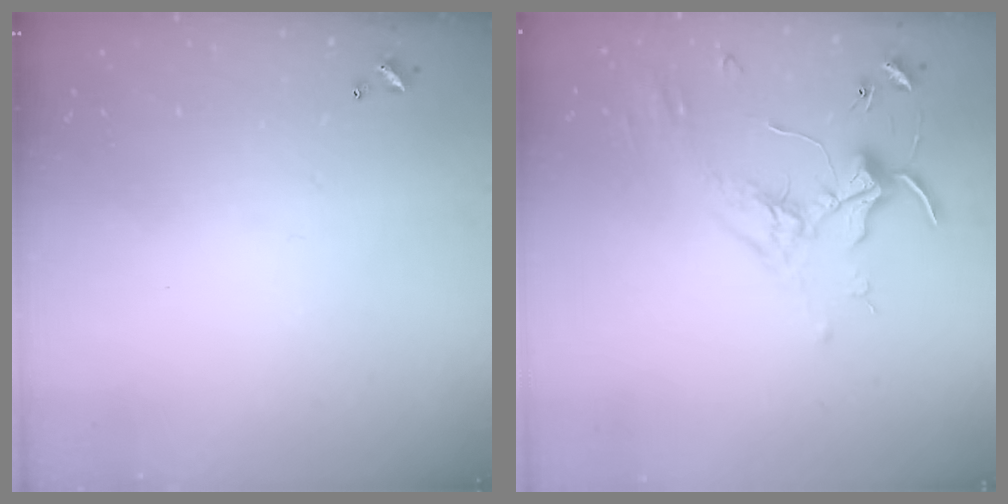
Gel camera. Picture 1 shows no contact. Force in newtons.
{"total": 1.7, "press": 1.6, "slide": 0.4}